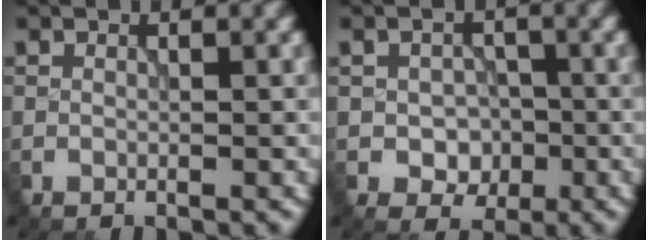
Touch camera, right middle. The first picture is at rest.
{"total": 3.1, "force": [-0.6, 2.4, 1.8], "torque": [-0.026, -0.004, -0.011]}